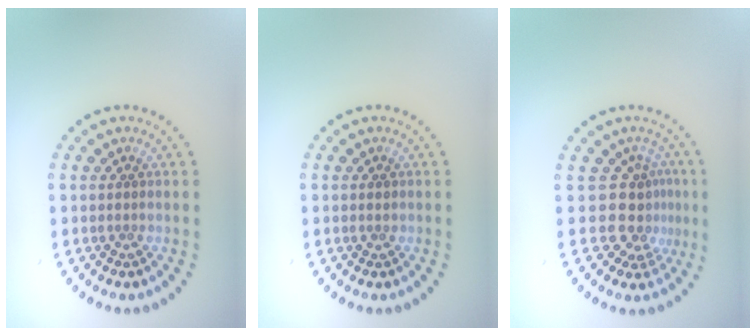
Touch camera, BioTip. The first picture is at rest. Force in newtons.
{"total": 0.7, "press": 0.7, "slide": 0.1}
{"total": 3.5, "press": 2.6, "slide": 2.4}